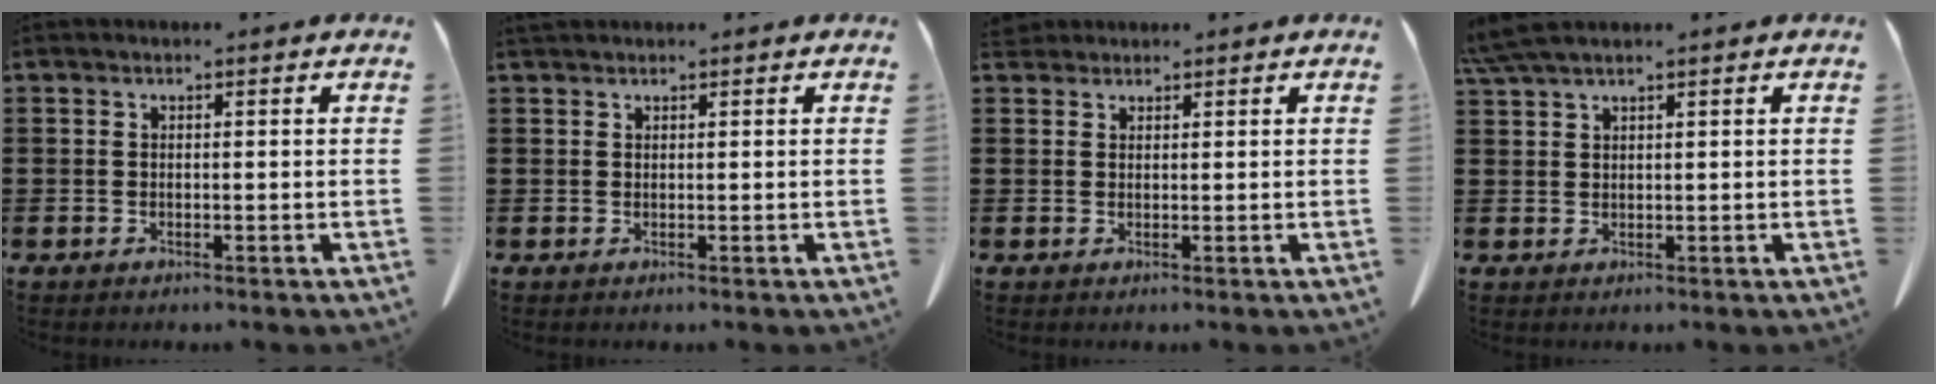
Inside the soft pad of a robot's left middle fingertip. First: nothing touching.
{"total": 0.8, "force": [0.7, 0.2, 0.2], "torque": [-0.006, 0.000, 0.015]}
{"total": 1.8, "force": [1.7, 0.6, 0.3], "torque": [-0.012, 0.003, 0.034]}
{"total": 3.3, "force": [2.6, 0.3, 2.1], "torque": [-0.047, 0.000, 0.050]}